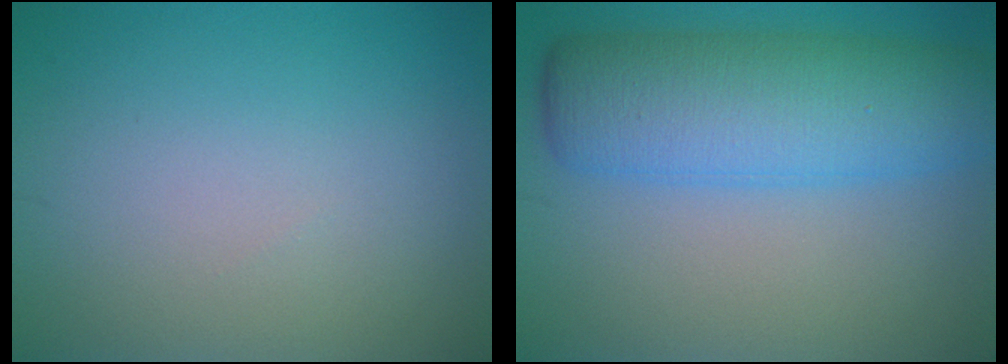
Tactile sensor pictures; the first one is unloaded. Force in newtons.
{"total": 9.1, "press": 9.1, "slide": 0.2}